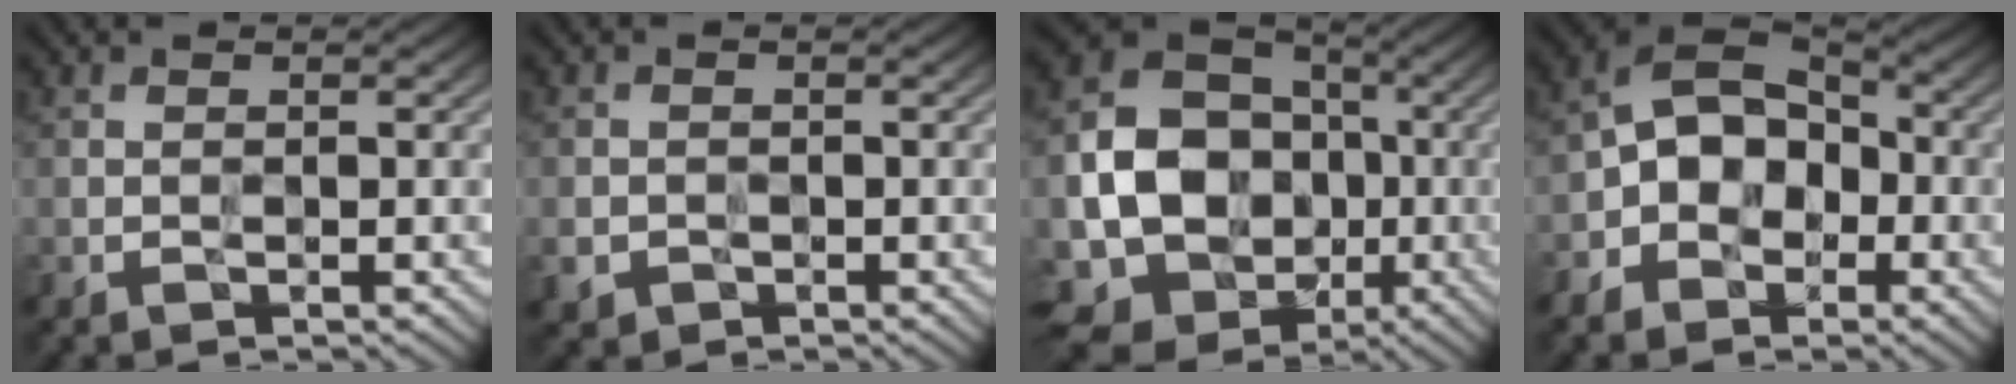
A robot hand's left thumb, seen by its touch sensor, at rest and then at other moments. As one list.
[{"total": 1.8, "force": [-0.9, 1.5, 0.6], "torque": [-0.012, -0.008, -0.017]}, {"total": 16.7, "force": [-3.3, 14.0, 8.6], "torque": [-0.186, -0.039, -0.053]}, {"total": 9.1, "force": [-2.2, 6.8, 5.6], "torque": [-0.087, 0.001, -0.060]}]